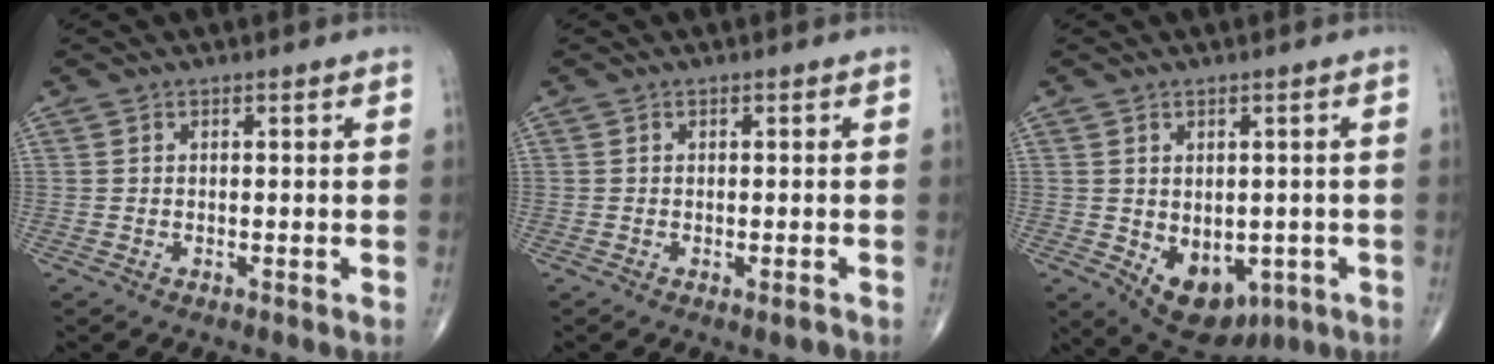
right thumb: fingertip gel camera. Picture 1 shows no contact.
{"total": 1.1, "force": [-0.6, 0.3, 0.9], "torque": [-0.012, -0.003, -0.006]}
{"total": 10.3, "force": [-3.1, 6.8, 7.0], "torque": [-0.075, -0.004, -0.025]}